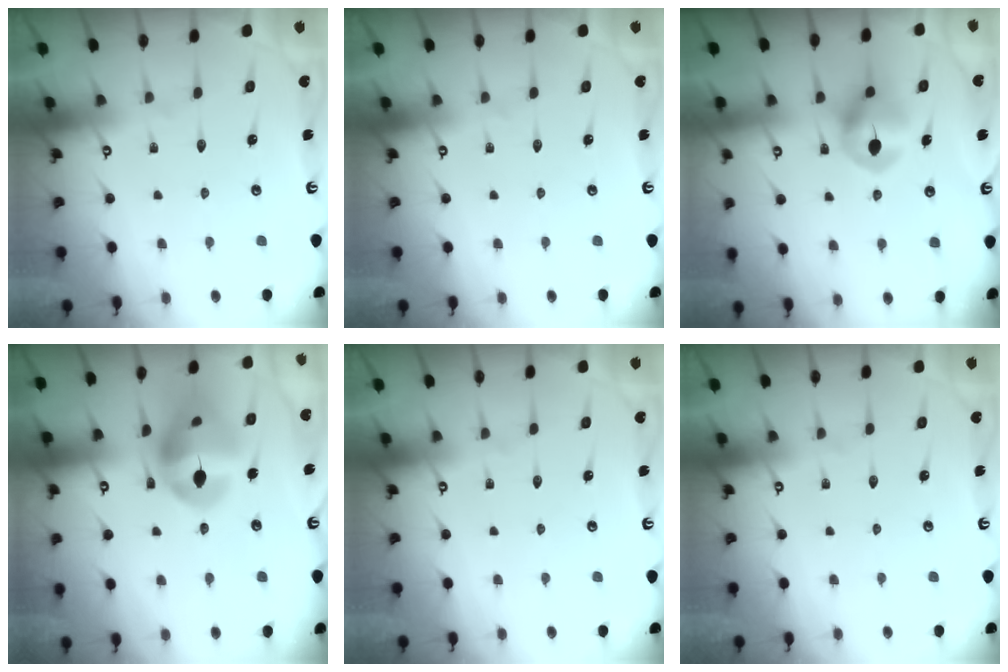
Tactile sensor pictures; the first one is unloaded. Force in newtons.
{"total": 0.0}
{"total": 7.9, "press": 7.9, "slide": 0.2}
{"total": 15.9, "press": 15.7, "slide": 2.1}
{"total": 0.0}
{"total": 0.0}